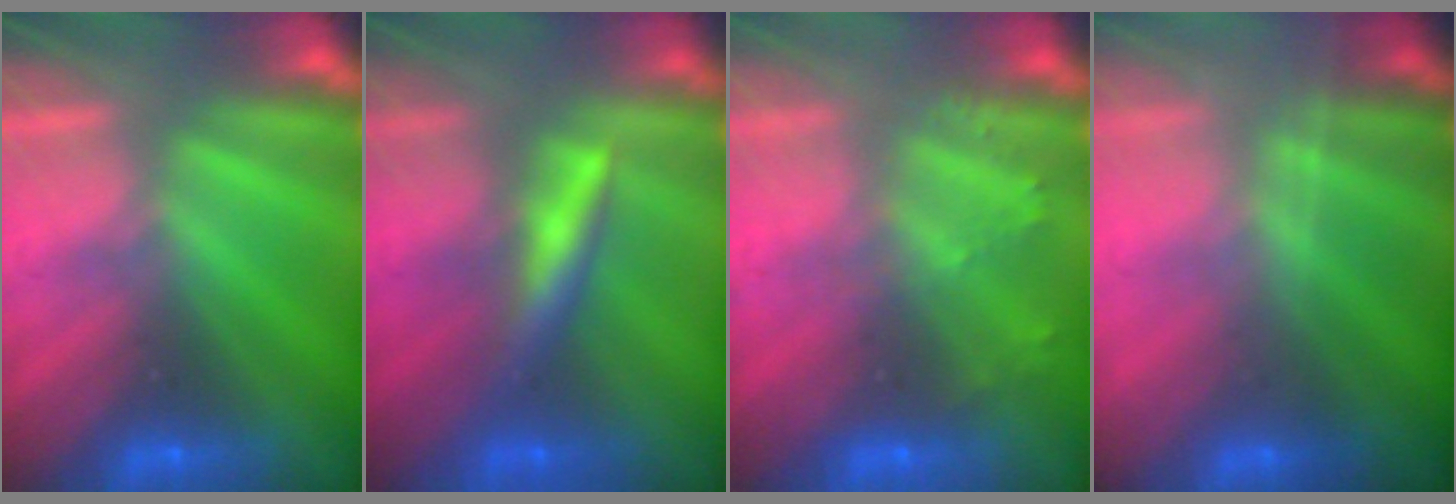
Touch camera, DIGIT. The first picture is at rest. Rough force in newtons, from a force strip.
{"total": 2.4}
{"total": 2.2}
{"total": 1.7}